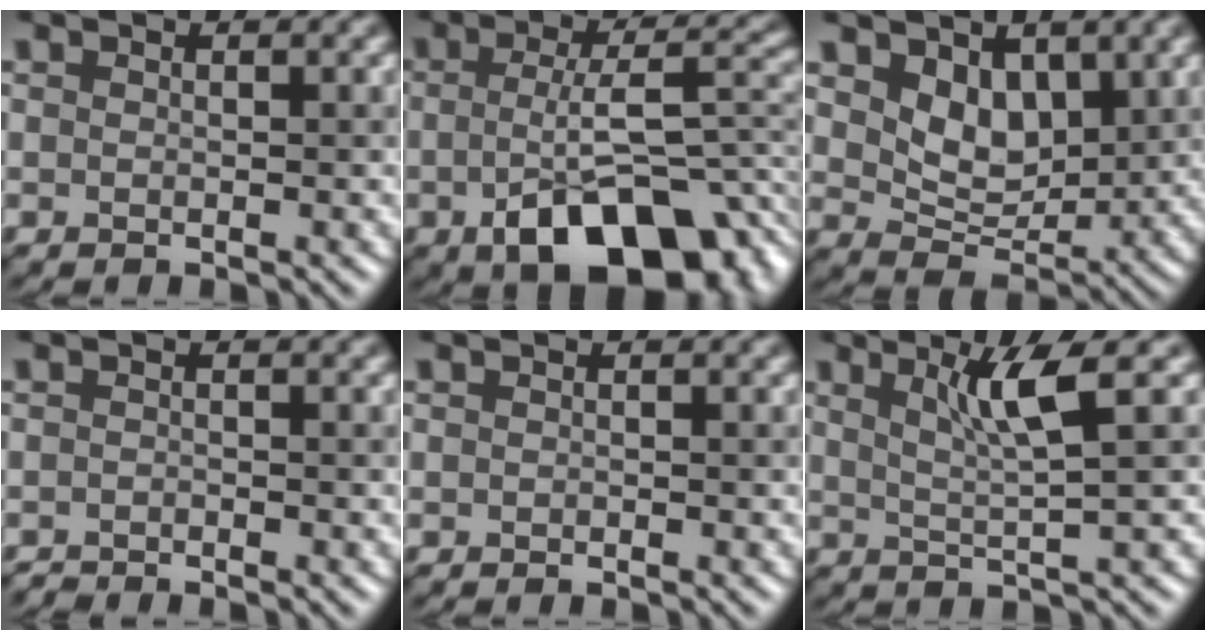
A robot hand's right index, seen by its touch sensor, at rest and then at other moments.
{"total": 11.5, "force": [-4.2, 5.1, 9.4], "torque": [-0.155, -0.004, -0.057]}
{"total": 4.0, "force": [2.1, 2.7, 2.1], "torque": [-0.054, -0.017, 0.038]}
{"total": 1.1, "force": [-1.0, -0.2, -0.4], "torque": [0.003, -0.008, -0.020]}
{"total": 0.6, "force": [-0.2, -0.2, -0.5], "torque": [0.000, -0.005, -0.001]}
{"total": 3.6, "force": [1.8, 0.2, 3.1], "torque": [-0.062, -0.002, 0.038]}